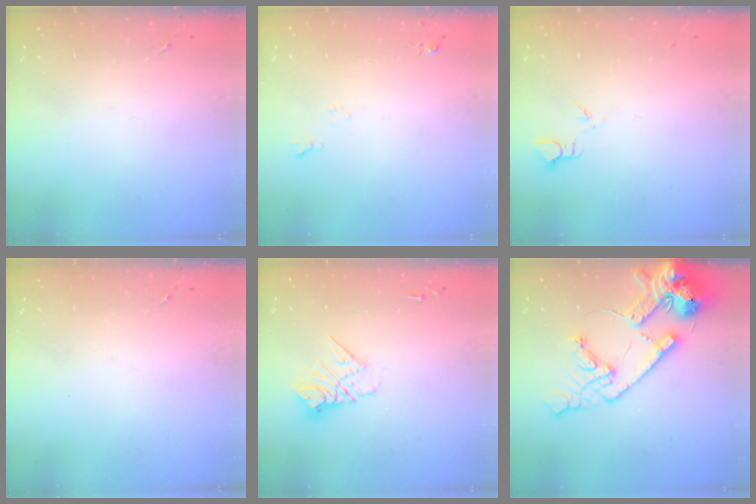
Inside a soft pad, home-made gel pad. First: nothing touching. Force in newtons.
{"total": 4.9, "press": 4.8, "slide": 0.9}
{"total": 2.4, "press": 2.4, "slide": 0.2}
{"total": 0.0}
{"total": 9.8, "press": 9.7, "slide": 0.8}
{"total": 19.0, "press": 18.8, "slide": 2.9}